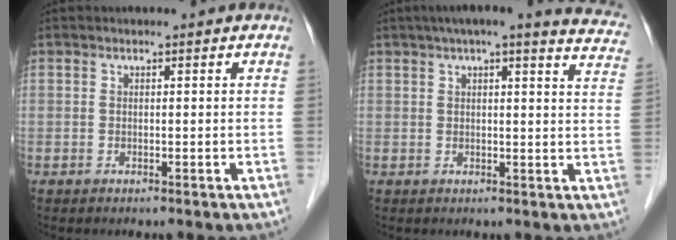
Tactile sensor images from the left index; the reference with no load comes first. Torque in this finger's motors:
{"motor_torque": [-0.19, -1.23, 0.34, 0.06]}